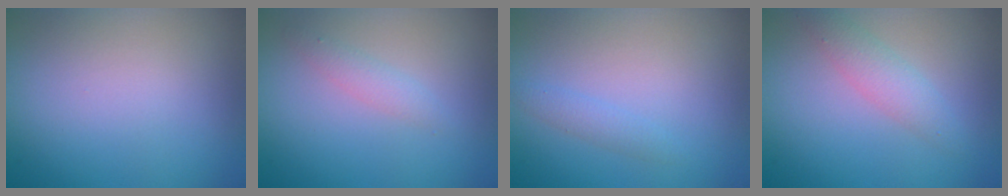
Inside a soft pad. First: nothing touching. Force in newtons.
{"total": 1.3, "press": 1.3, "slide": 0.0}
{"total": 1.2, "press": 1.2, "slide": 0.1}
{"total": 2.3, "press": 2.3, "slide": 0.1}